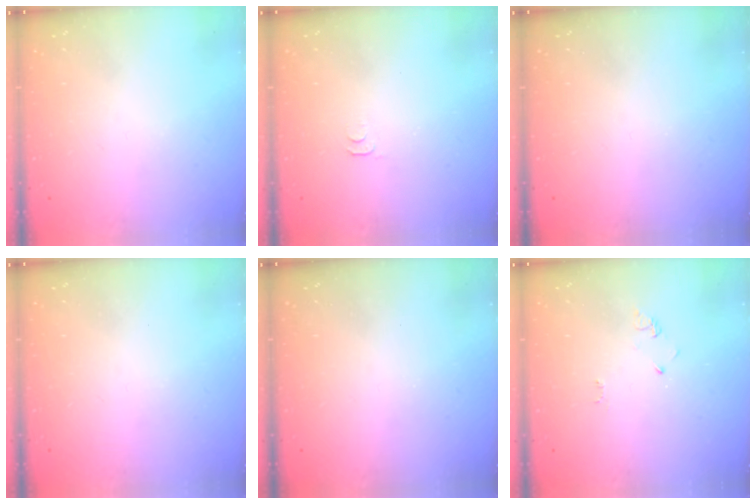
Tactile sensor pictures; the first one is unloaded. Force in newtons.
{"total": 2.8, "press": 2.7, "slide": 0.5}
{"total": 0.0}
{"total": 0.0}
{"total": 0.0}
{"total": 2.6, "press": 2.6, "slide": 0.4}